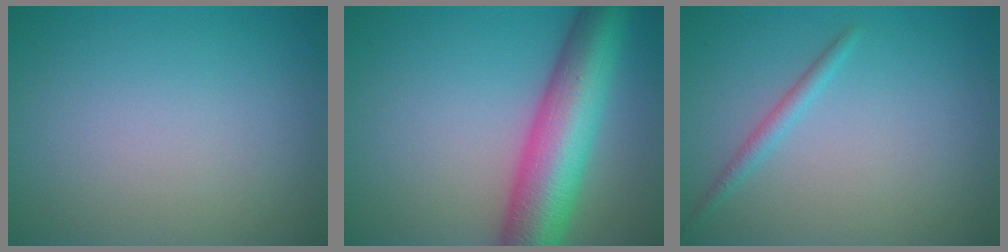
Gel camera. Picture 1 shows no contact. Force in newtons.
{"total": 10.1, "press": 10.1, "slide": 0.2}
{"total": 1.3, "press": 1.3, "slide": 0.0}